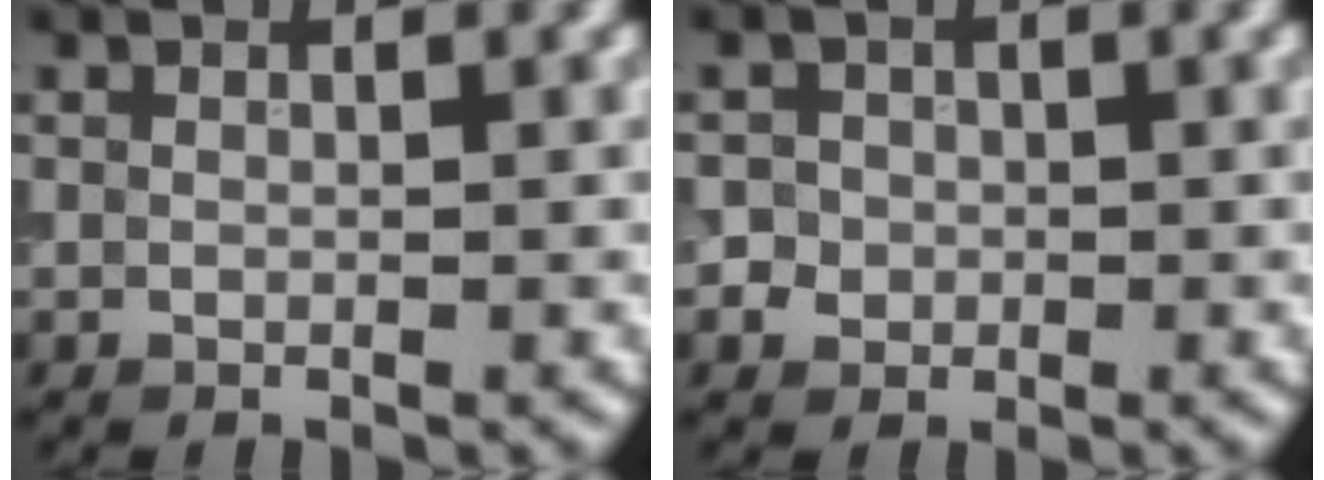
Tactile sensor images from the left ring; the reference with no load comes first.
{"total": 2.7, "force": [-0.2, 2.6, 0.7], "torque": [0.010, 0.014, -0.015]}